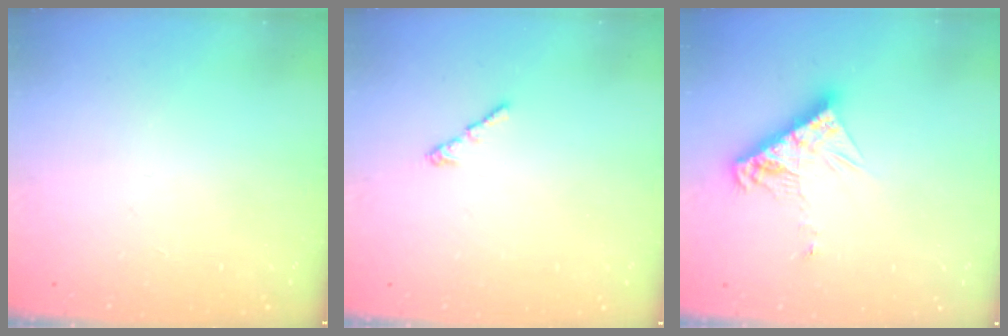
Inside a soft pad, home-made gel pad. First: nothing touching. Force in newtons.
{"total": 1.3, "press": 1.2, "slide": 0.6}
{"total": 10.5, "press": 10.4, "slide": 0.9}